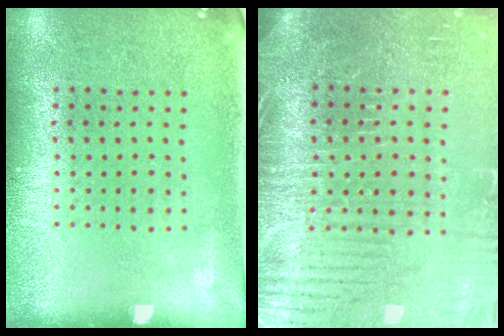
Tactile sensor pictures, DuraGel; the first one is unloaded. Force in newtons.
{"total": 4.2, "press": 3.9, "slide": 1.5}